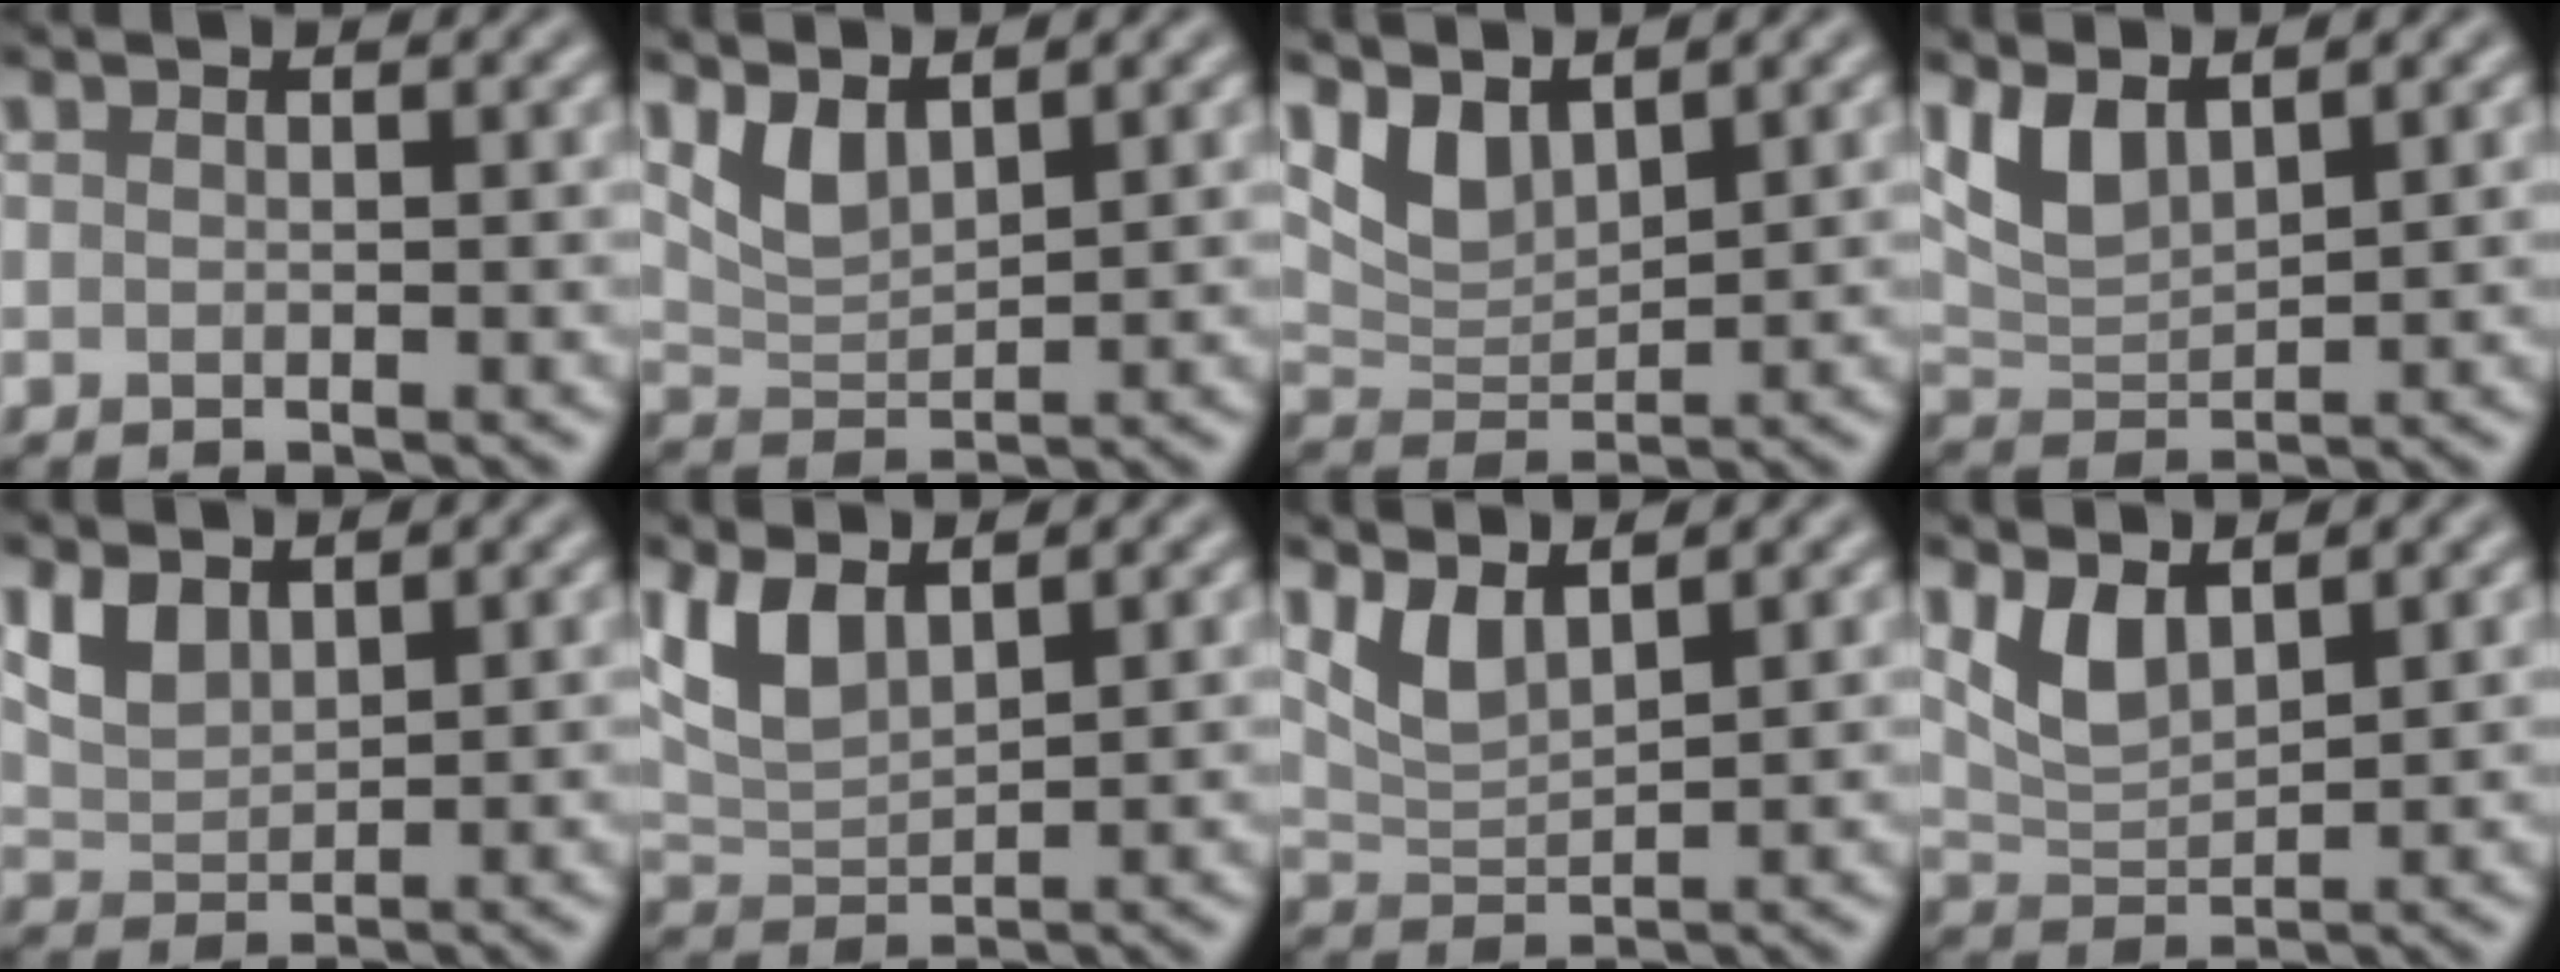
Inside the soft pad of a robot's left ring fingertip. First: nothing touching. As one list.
[{"total": 3.0, "force": [2.0, 1.1, 1.9], "torque": [-0.042, -0.011, 0.048]}, {"total": 3.6, "force": [2.6, 1.5, 2.0], "torque": [-0.046, -0.012, 0.054]}, {"total": 3.8, "force": [2.5, 1.6, 2.4], "torque": [-0.055, -0.006, 0.052]}, {"total": 3.0, "force": [1.9, 1.6, 1.7], "torque": [-0.040, -0.003, 0.043]}, {"total": 4.3, "force": [2.5, 1.8, 2.9], "torque": [-0.067, -0.003, 0.051]}, {"total": 3.0, "force": [2.1, 0.9, 2.0], "torque": [-0.046, -0.010, 0.048]}, {"total": 3.3, "force": [2.0, 1.4, 2.3], "torque": [-0.050, -0.009, 0.046]}]